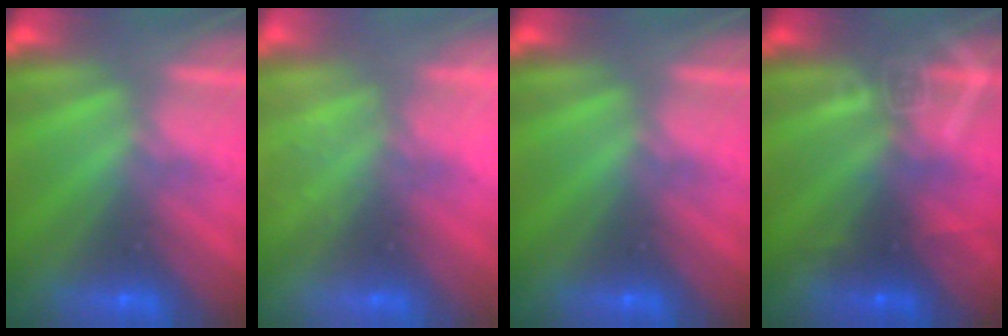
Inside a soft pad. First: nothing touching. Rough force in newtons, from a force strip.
{"total": 2.2}
{"total": 0.0}
{"total": 2.8}